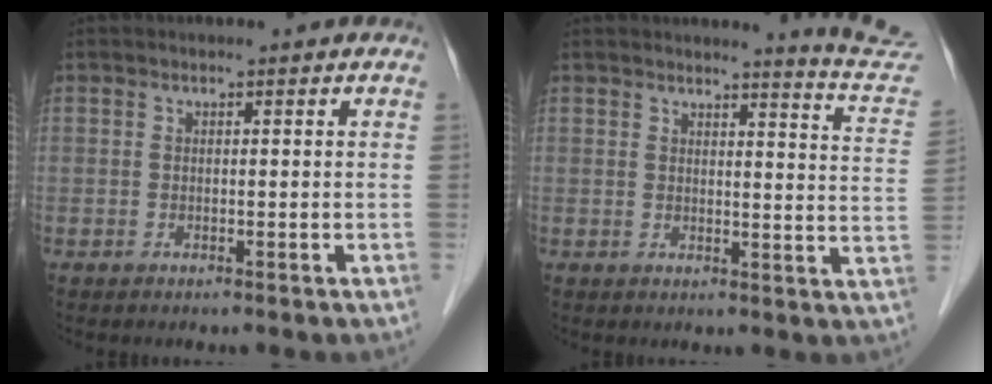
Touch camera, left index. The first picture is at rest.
{"total": 9.0, "force": [8.9, -1.7, 0.2], "torque": [-0.010, -0.098, 0.083]}